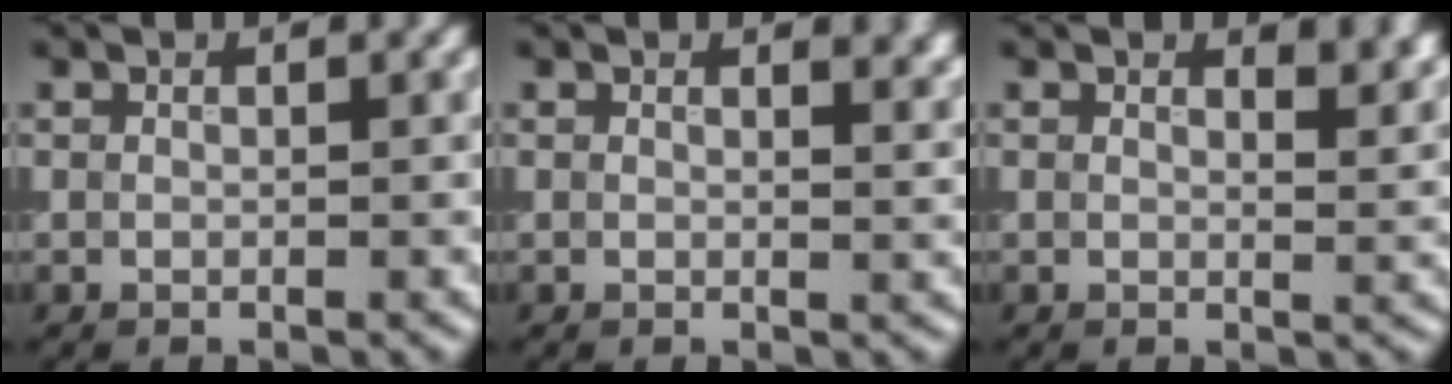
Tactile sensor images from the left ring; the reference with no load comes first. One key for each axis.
{"total": 2.0, "fx": 1.4, "fy": 0.8, "fz": 1.1, "tx": -0.004, "ty": 0.000, "tz": 0.021}
{"total": 2.7, "fx": 1.8, "fy": 1.1, "fz": 1.6, "tx": -0.014, "ty": -0.001, "tz": 0.024}